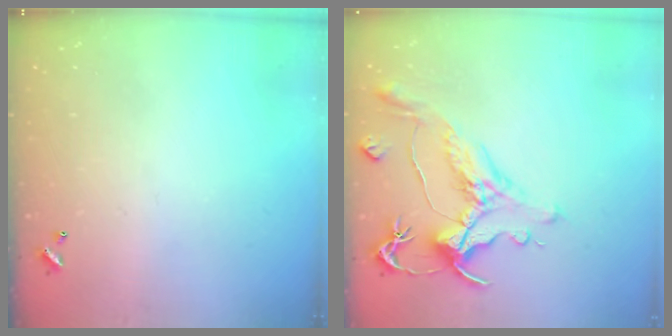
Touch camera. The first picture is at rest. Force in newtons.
{"total": 1.5, "press": 0.4, "slide": 1.5}